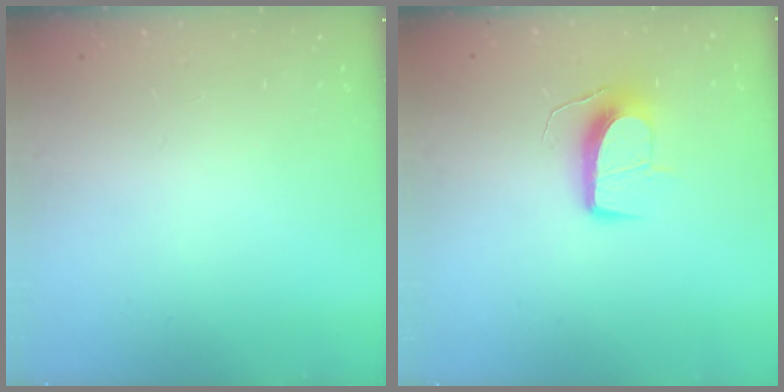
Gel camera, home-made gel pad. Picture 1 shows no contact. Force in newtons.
{"total": 11.3, "press": 11.3, "slide": 0.7}